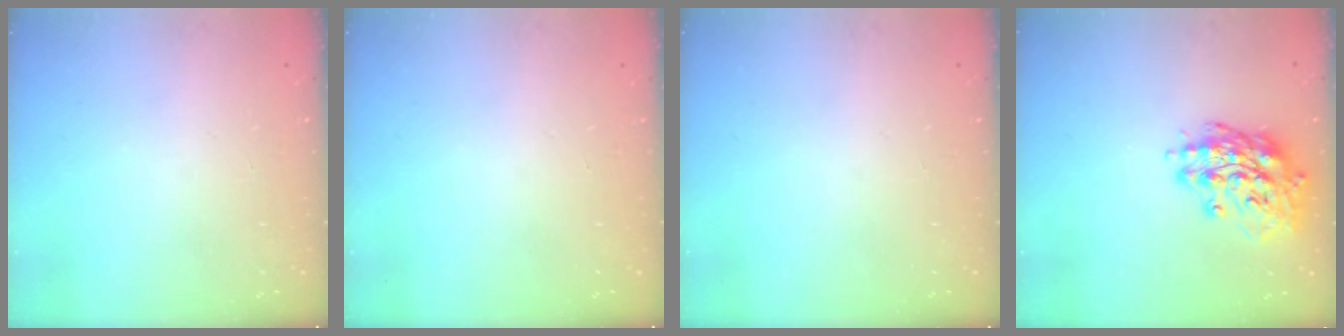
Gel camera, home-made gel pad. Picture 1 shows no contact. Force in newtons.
{"total": 0.0}
{"total": 0.0}
{"total": 16.0, "press": 15.8, "slide": 2.7}